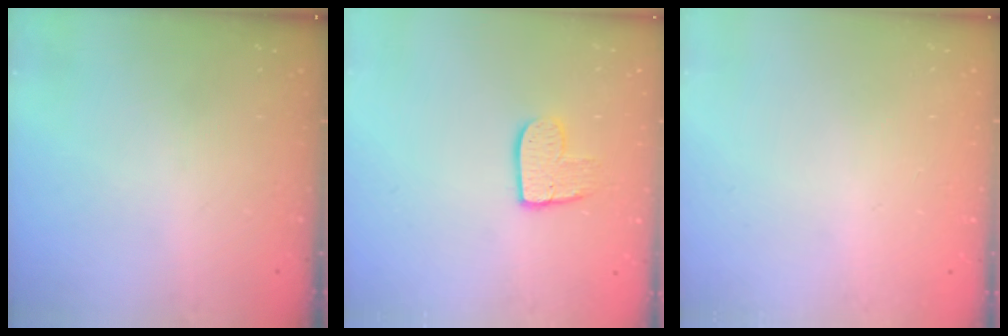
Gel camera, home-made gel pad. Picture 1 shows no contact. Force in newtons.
{"total": 9.1, "press": 9.0, "slide": 0.7}
{"total": 0.0}